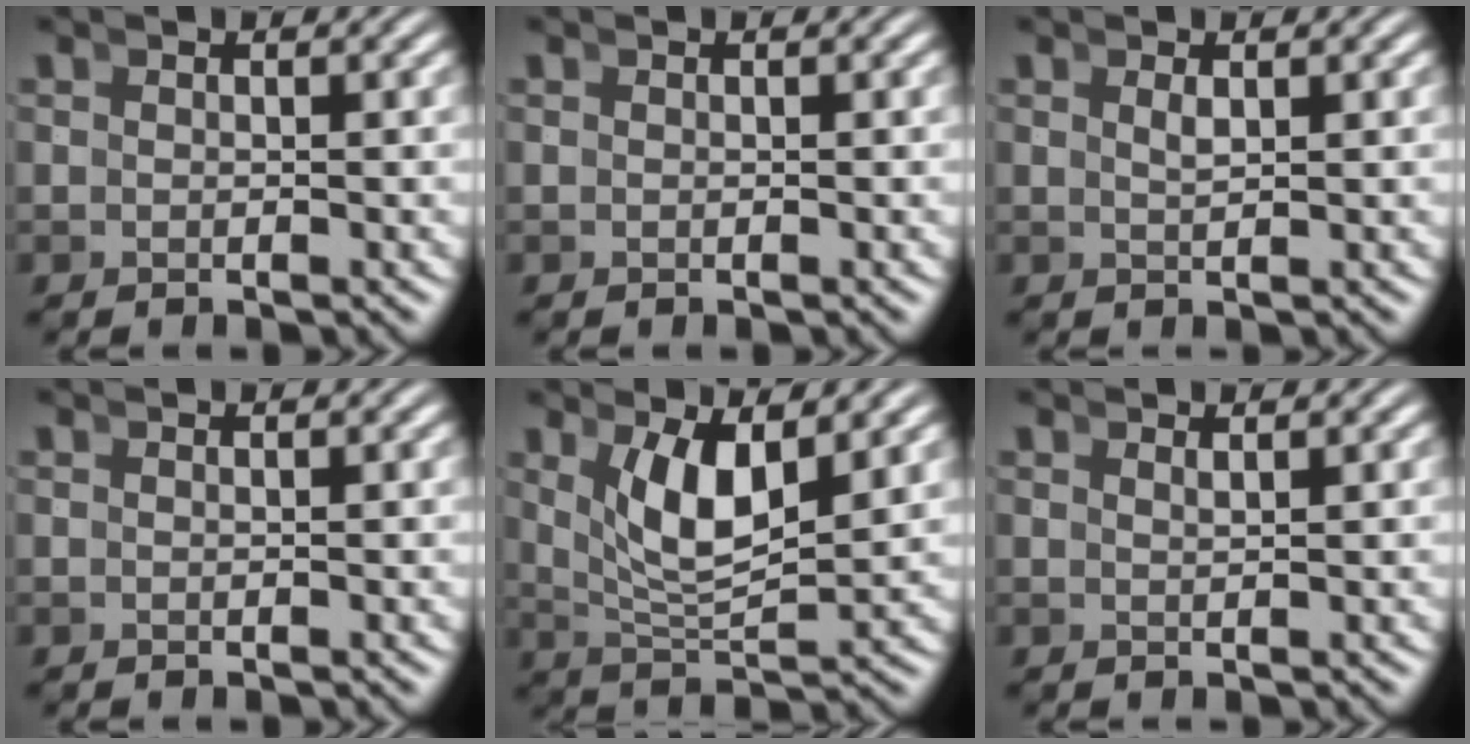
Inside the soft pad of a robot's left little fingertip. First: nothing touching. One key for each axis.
{"total": 0.0}
{"total": 0.8, "fx": 0.4, "fy": -0.5, "fz": 0.5, "tx": -0.002, "ty": -0.002, "tz": 0.012}
{"total": 0.0}
{"total": 4.6, "fx": 1.4, "fy": 1.7, "fz": 4.1, "tx": -0.075, "ty": -0.009, "tz": 0.031}
{"total": 1.0, "fx": 0.7, "fy": -0.7, "fz": 0.0, "tx": 0.010, "ty": 0.003, "tz": 0.015}